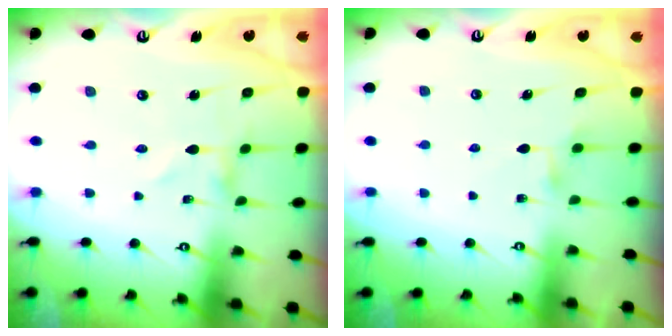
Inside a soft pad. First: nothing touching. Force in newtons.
{"total": 3.0, "press": 3.0, "slide": 0.5}